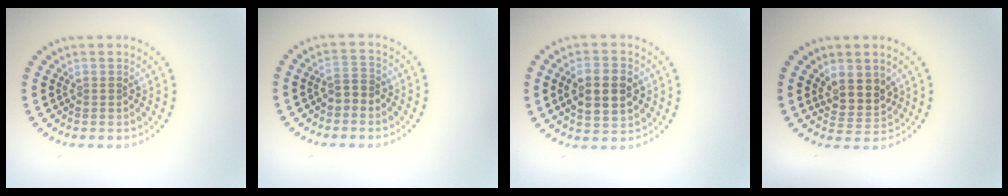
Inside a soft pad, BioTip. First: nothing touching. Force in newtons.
{"total": 1.9, "press": 1.8, "slide": 0.7}
{"total": 4.8, "press": 4.8, "slide": 0.3}
{"total": 3.2, "press": 2.7, "slide": 1.6}